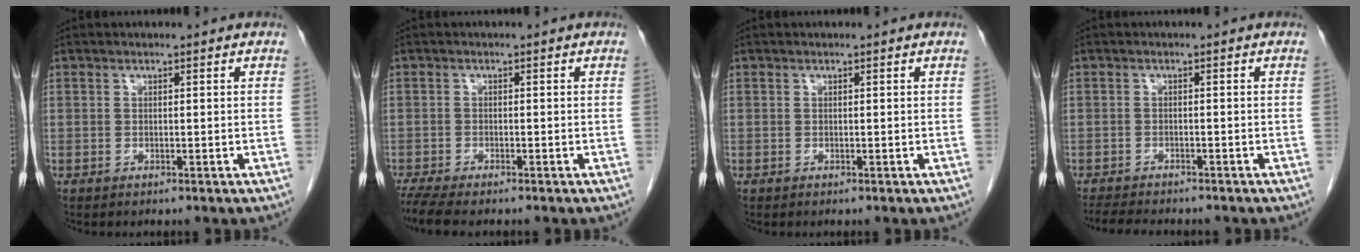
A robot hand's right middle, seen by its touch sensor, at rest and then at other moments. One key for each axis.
{"total": 4.9, "fx": -4.1, "fy": 0.6, "fz": 2.6, "tx": -0.051, "ty": -0.014, "tz": -0.070}
{"total": 0.0}
{"total": 7.0, "fx": -6.2, "fy": 1.4, "fz": 2.9, "tx": -0.046, "ty": -0.010, "tz": -0.092}